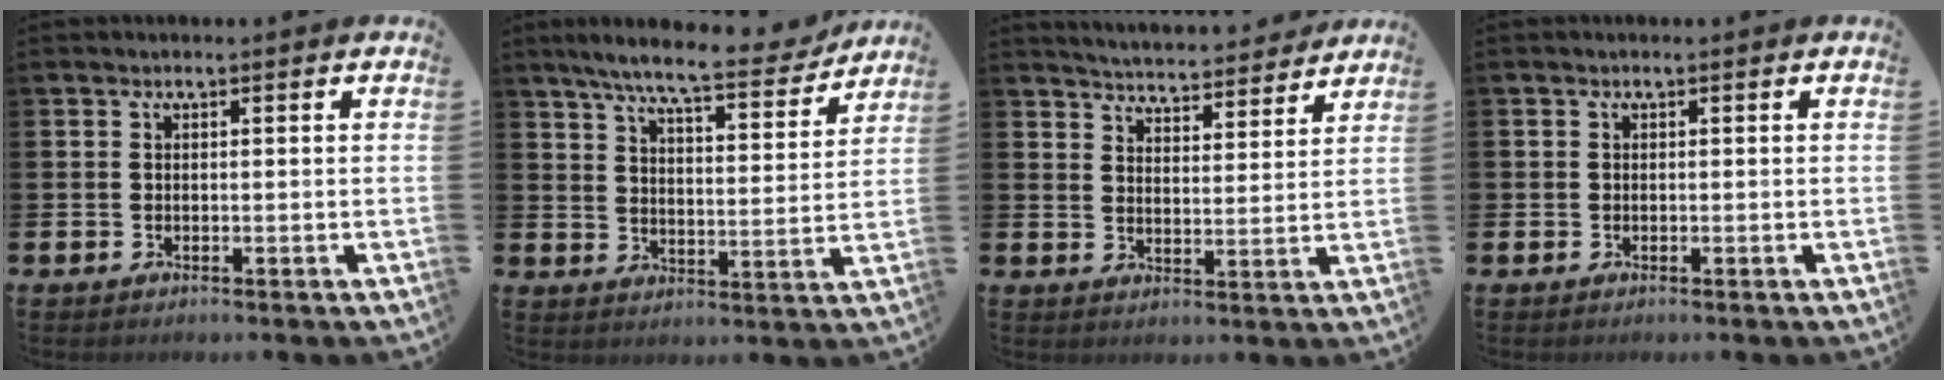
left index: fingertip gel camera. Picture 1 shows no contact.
{"total": 8.7, "force": [7.7, 0.6, 3.9], "torque": [-0.088, -0.045, 0.130]}
{"total": 5.3, "force": [5.3, 0.4, 0.1], "torque": [-0.016, -0.042, 0.092]}
{"total": 0.5, "force": [0.0, 0.5, 0.1], "torque": [0.005, 0.002, -0.004]}